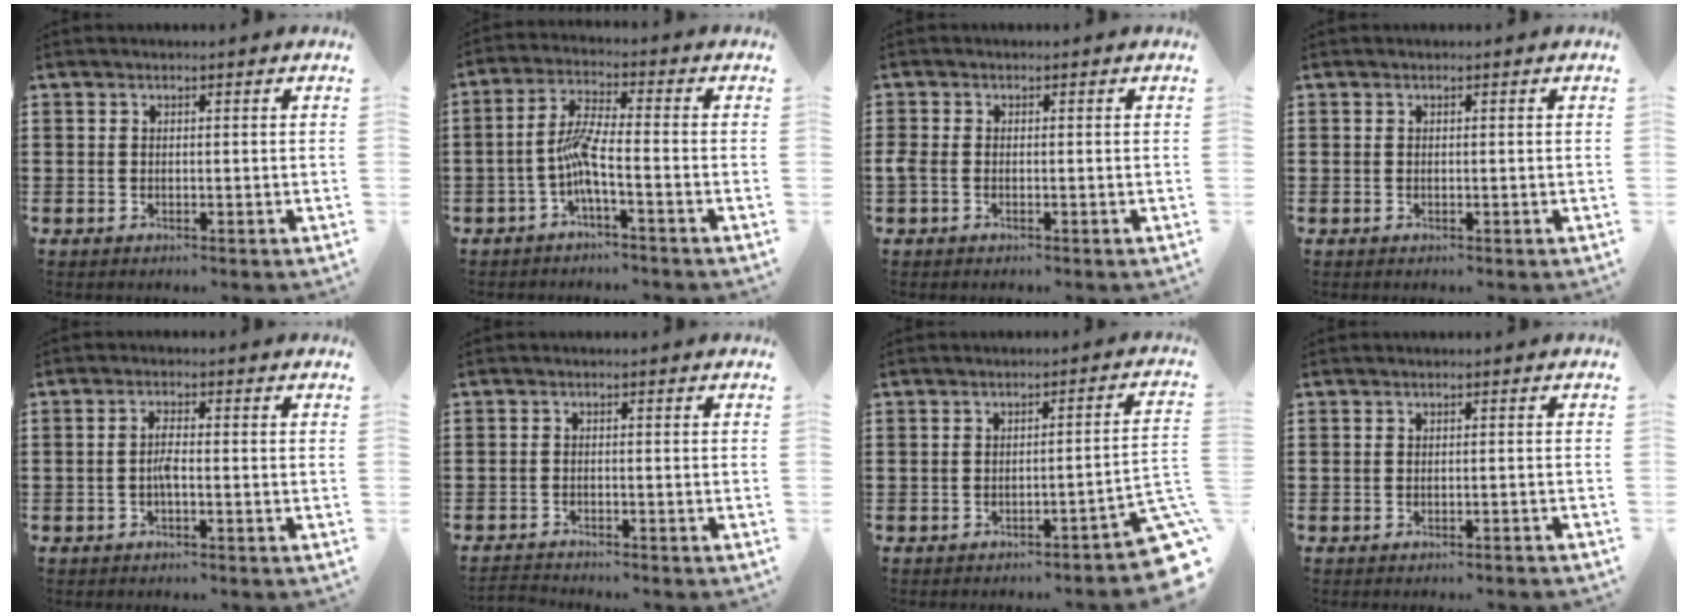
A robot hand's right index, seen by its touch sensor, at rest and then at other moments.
{"total": 5.7, "force": [-2.4, 0.6, 5.2], "torque": [-0.121, -0.005, -0.052]}
{"total": 0.9, "force": [-0.5, 0.4, 0.6], "torque": [-0.022, -0.004, -0.012]}
{"total": 0.0}
{"total": 2.4, "force": [-0.6, 0.5, 2.3], "torque": [-0.057, -0.002, -0.017]}
{"total": 1.6, "force": [-1.6, 0.2, -0.2], "torque": [-0.002, 0.003, -0.037]}
{"total": 3.8, "force": [-2.7, 0.2, 2.6], "torque": [-0.046, -0.009, -0.052]}
{"total": 0.6, "force": [-0.6, -0.1, 0.2], "torque": [-0.005, -0.001, -0.012]}